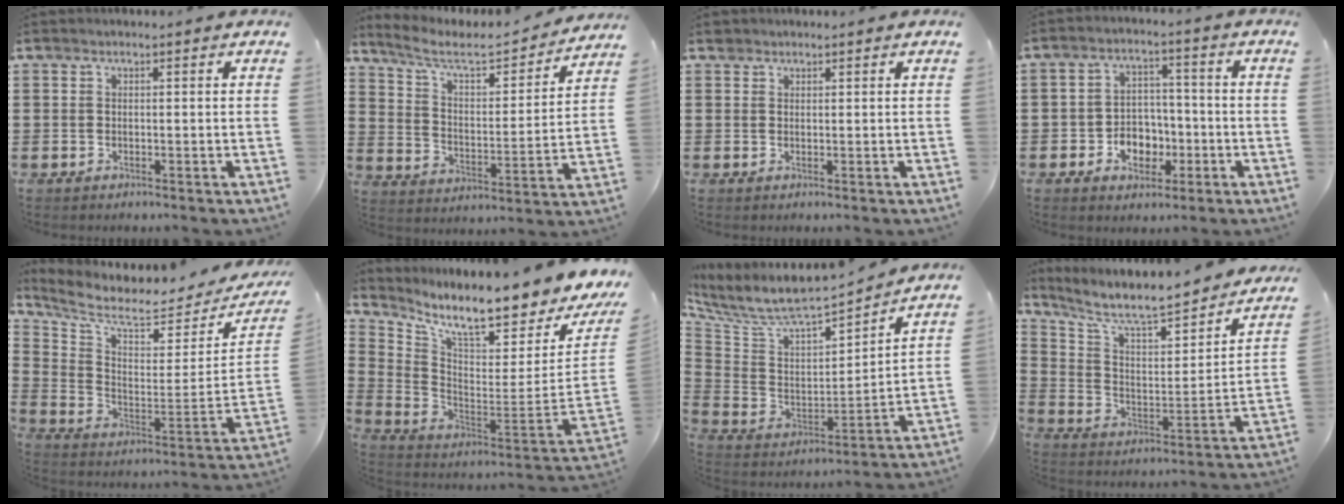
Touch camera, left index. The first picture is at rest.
{"total": 6.0, "force": [5.1, 1.4, 2.8], "torque": [-0.081, -0.033, 0.081]}
{"total": 1.0, "force": [0.8, 0.6, 0.1], "torque": [-0.005, 0.003, 0.016]}
{"total": 5.4, "force": [-2.1, 4.3, 2.5], "torque": [-0.035, 0.007, -0.042]}
{"total": 6.1, "force": [5.5, 0.4, 2.6], "torque": [-0.081, -0.058, 0.089]}
{"total": 8.8, "force": [6.7, -0.4, 5.7], "torque": [-0.123, -0.076, 0.103]}
{"total": 7.0, "force": [6.2, 1.9, 2.6], "torque": [-0.084, -0.056, 0.102]}
{"total": 7.5, "force": [6.5, 1.5, 3.5], "torque": [-0.093, -0.056, 0.105]}